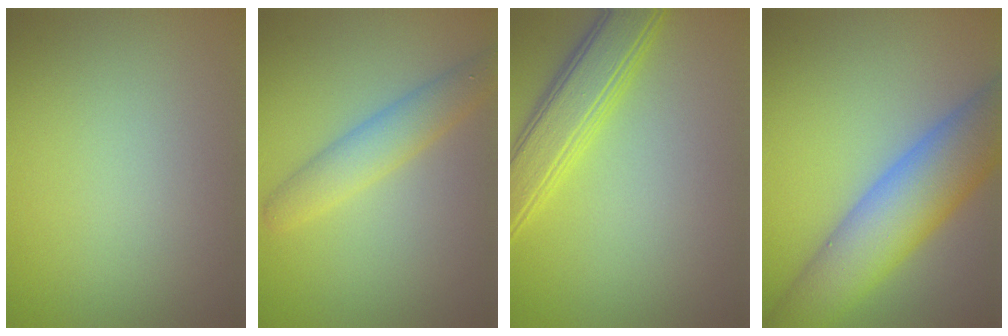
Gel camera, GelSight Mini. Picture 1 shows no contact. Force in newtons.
{"total": 3.4, "press": 3.4, "slide": 0.0}
{"total": 4.8, "press": 4.8, "slide": 0.3}
{"total": 9.0, "press": 9.0, "slide": 0.5}